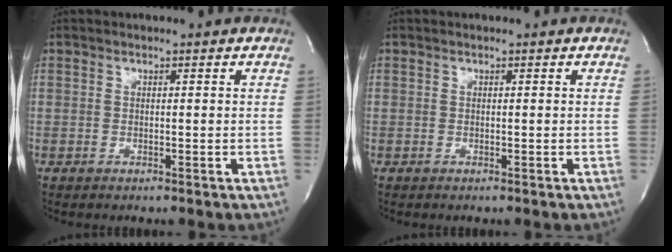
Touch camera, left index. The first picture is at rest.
{"total": 0.0}